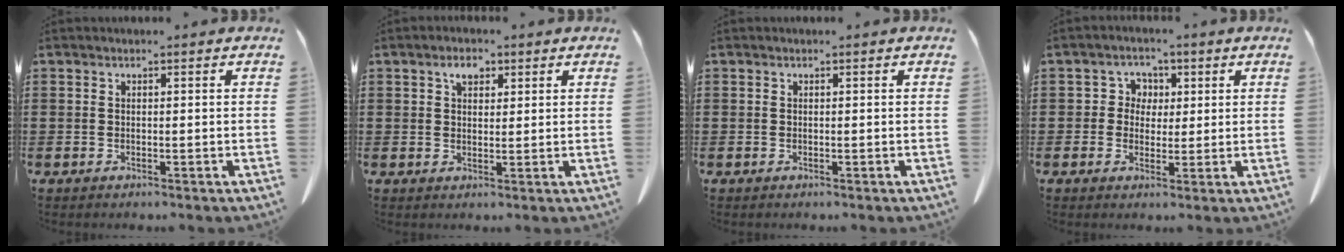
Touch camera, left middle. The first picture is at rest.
{"total": 2.9, "force": [1.6, 1.5, 1.8], "torque": [-0.024, 0.001, 0.025]}
{"total": 0.0}
{"total": 3.4, "force": [0.8, 3.2, 0.6], "torque": [-0.022, 0.011, 0.010]}